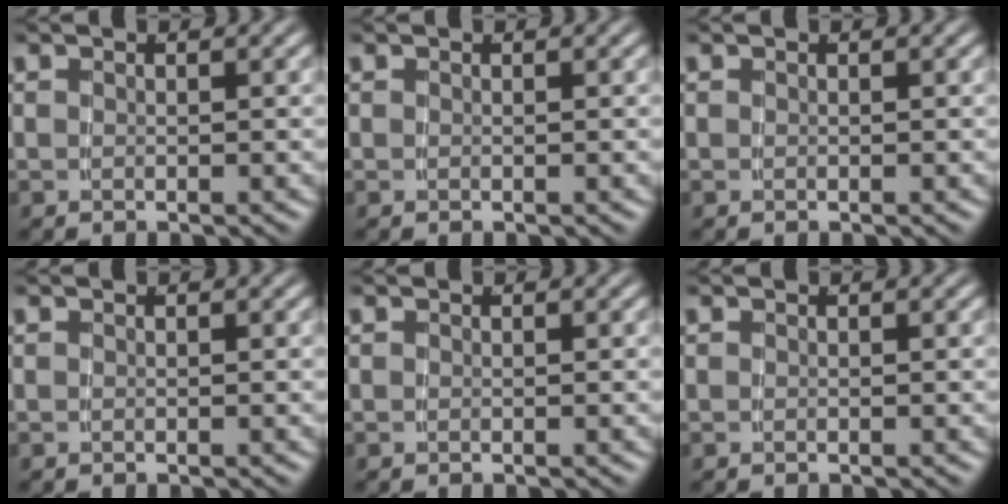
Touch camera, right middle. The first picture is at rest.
{"total": 0.0}
{"total": 0.0}
{"total": 0.0}
{"total": 0.0}
{"total": 0.0}